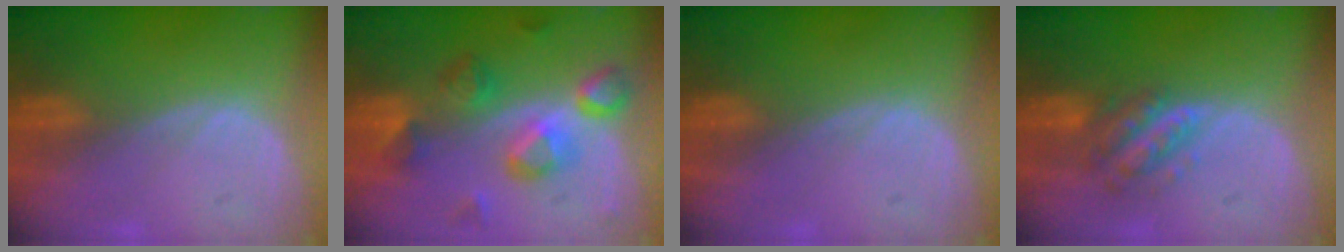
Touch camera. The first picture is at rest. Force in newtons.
{"total": 8.1, "press": 8.0, "slide": 1.5}
{"total": 0.0}
{"total": 5.8, "press": 5.3, "slide": 2.4}